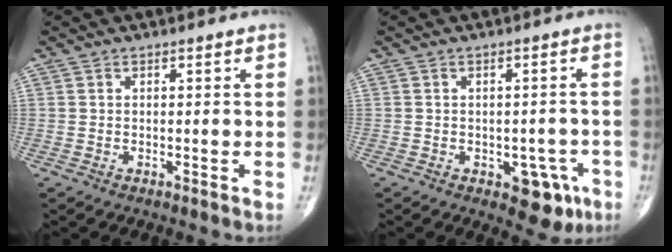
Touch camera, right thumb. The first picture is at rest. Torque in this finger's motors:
{"motor_torque": [0.63, 0.41, 0.43, -0.58, 0.01]}